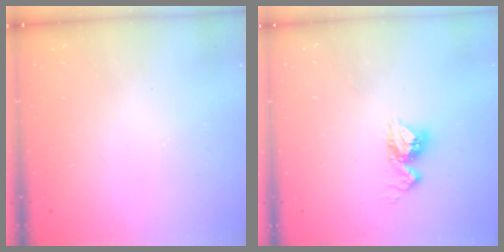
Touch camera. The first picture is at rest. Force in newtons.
{"total": 9.3, "press": 9.3, "slide": 0.6}